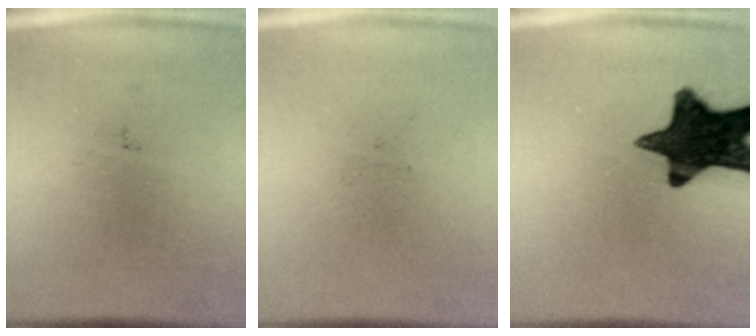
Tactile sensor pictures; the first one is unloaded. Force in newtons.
{"total": 0.0}
{"total": 15.2}